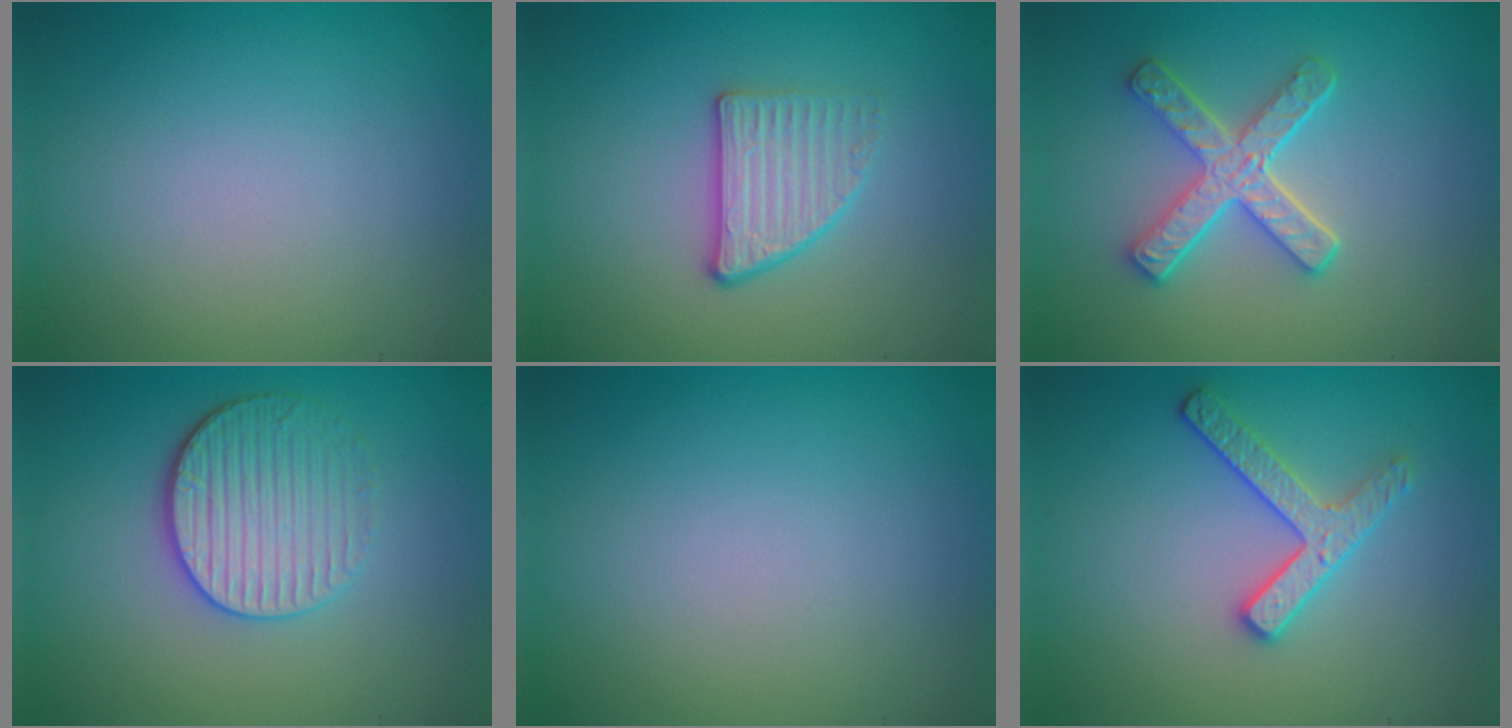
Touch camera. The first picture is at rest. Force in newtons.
{"total": 2.7, "press": 2.4, "slide": 1.2}
{"total": 4.2, "press": 3.4, "slide": 2.4}
{"total": 3.8, "press": 3.4, "slide": 1.7}
{"total": 0.0}
{"total": 2.6, "press": 2.5, "slide": 0.6}